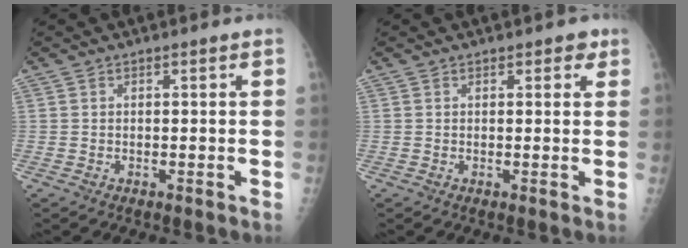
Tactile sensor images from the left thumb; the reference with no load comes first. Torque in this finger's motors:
{"motor_torque": [-0.22, -0.02, -0.28, -0.24, 0.03]}